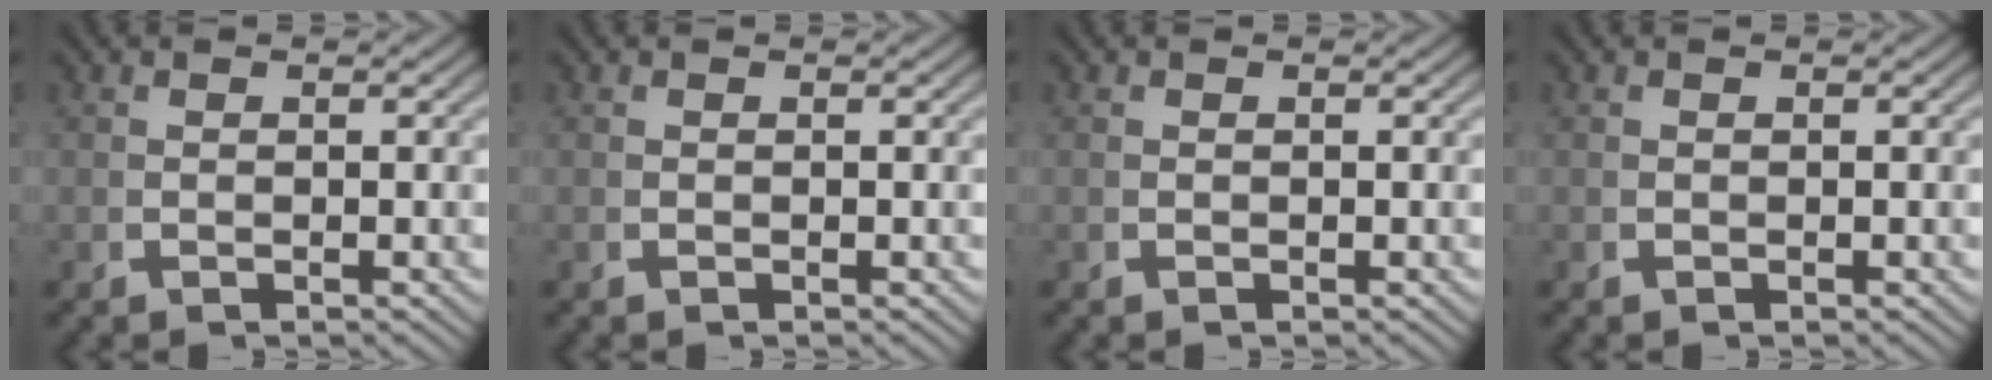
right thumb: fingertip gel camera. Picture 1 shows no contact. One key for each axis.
{"total": 0.0}
{"total": 0.0}
{"total": 0.0}